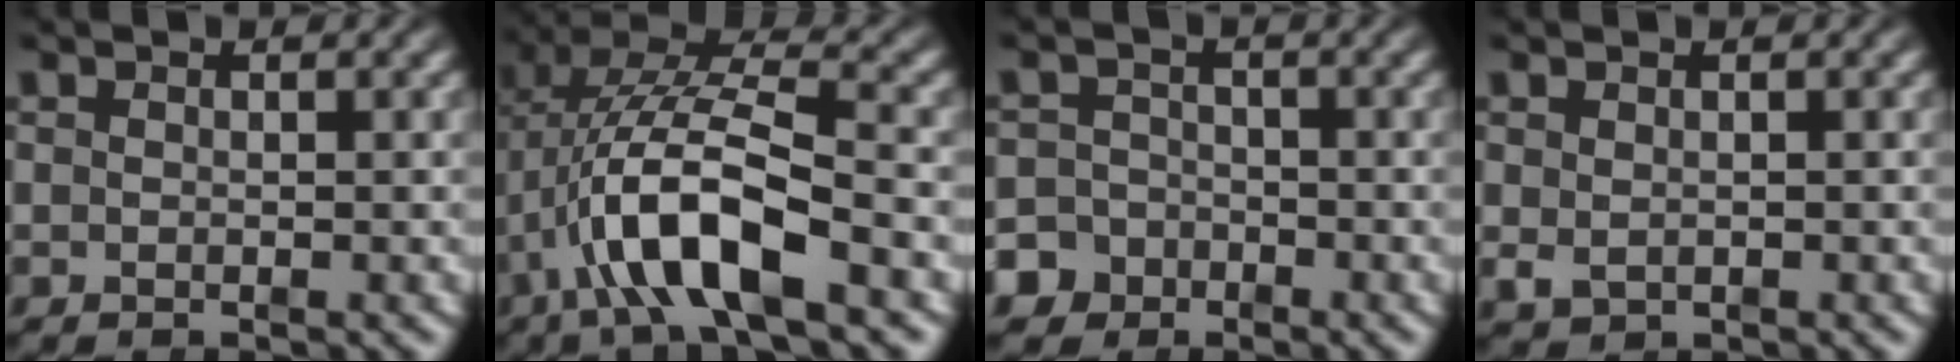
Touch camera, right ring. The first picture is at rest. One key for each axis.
{"total": 7.5, "fx": -0.3, "fy": 3.6, "fz": 6.6, "tx": -0.132, "ty": -0.021, "tz": 0.002}
{"total": 5.3, "fx": -3.2, "fy": 4.2, "fz": 0.7, "tx": -0.015, "ty": -0.024, "tz": -0.055}
{"total": 0.9, "fx": -0.2, "fy": 0.6, "fz": 0.7, "tx": -0.016, "ty": -0.013, "tz": 0.009}